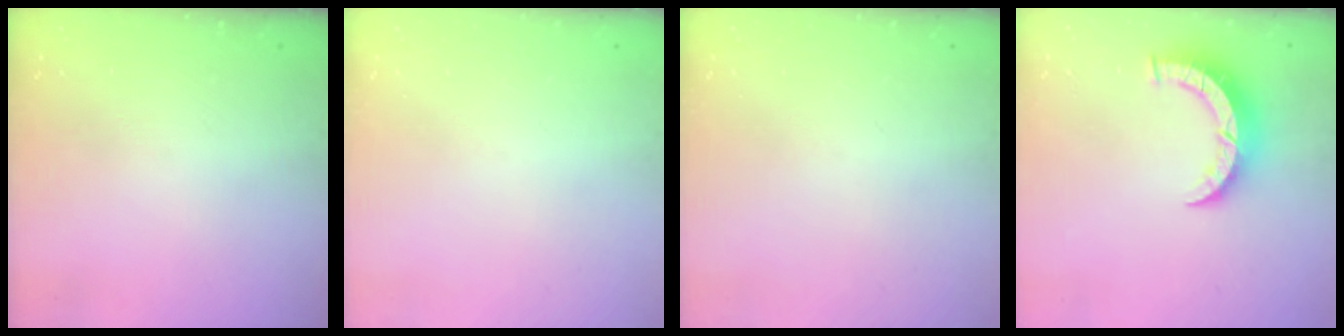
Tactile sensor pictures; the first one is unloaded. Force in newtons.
{"total": 0.0}
{"total": 0.0}
{"total": 6.8, "press": 6.8, "slide": 0.6}